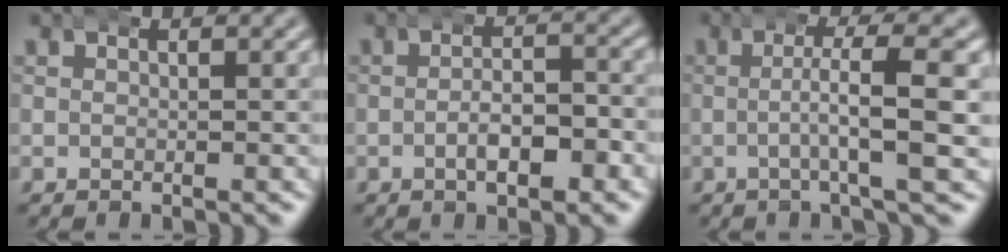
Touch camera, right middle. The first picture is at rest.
{"total": 3.7, "force": [-1.9, 1.4, 2.9], "torque": [-0.034, 0.000, -0.033]}
{"total": 3.7, "force": [-0.2, -0.3, 3.7], "torque": [-0.069, 0.002, -0.007]}